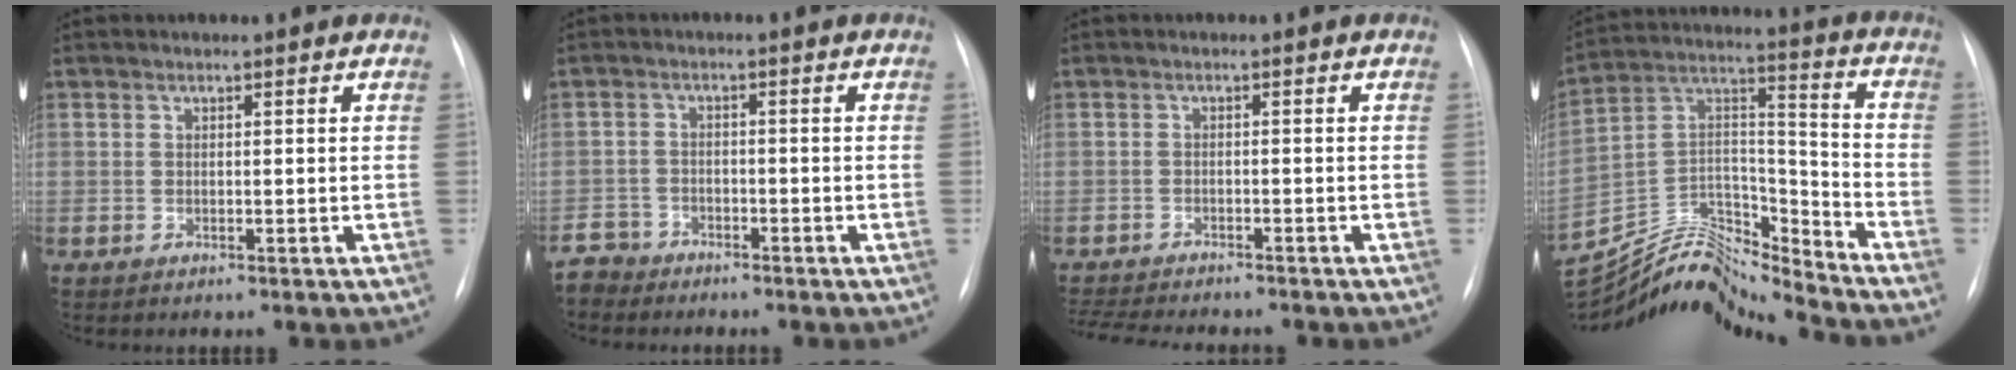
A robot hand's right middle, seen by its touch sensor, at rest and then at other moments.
{"total": 3.7, "force": [-3.3, 1.4, -1.0], "torque": [0.018, -0.003, -0.067]}
{"total": 9.9, "force": [-8.9, 1.7, 3.9], "torque": [-0.064, -0.008, -0.130]}
{"total": 16.6, "force": [-16.3, 1.0, 2.9], "torque": [-0.055, 0.060, -0.292]}